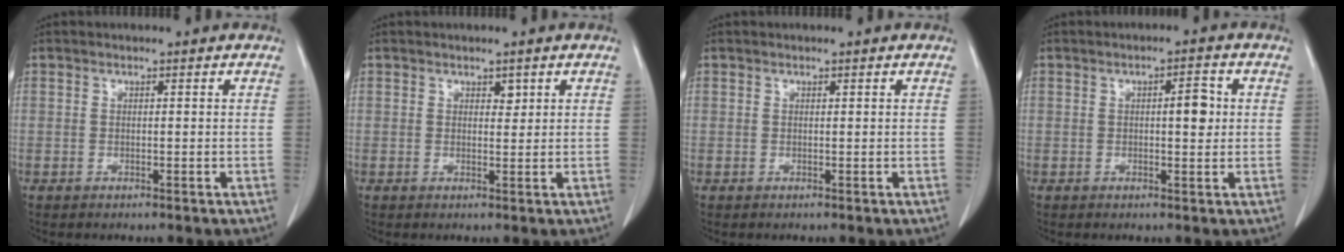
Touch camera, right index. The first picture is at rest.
{"total": 1.2, "force": [0.7, 0.7, 0.6], "torque": [-0.005, -0.004, 0.009]}
{"total": 0.0}
{"total": 3.5, "force": [0.5, 1.0, 3.3], "torque": [-0.047, 0.003, 0.005]}